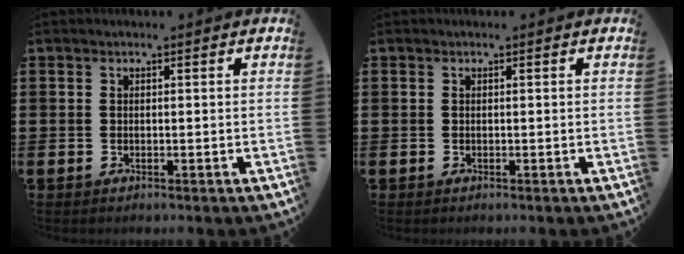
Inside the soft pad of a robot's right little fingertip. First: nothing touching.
{"total": 0.0}